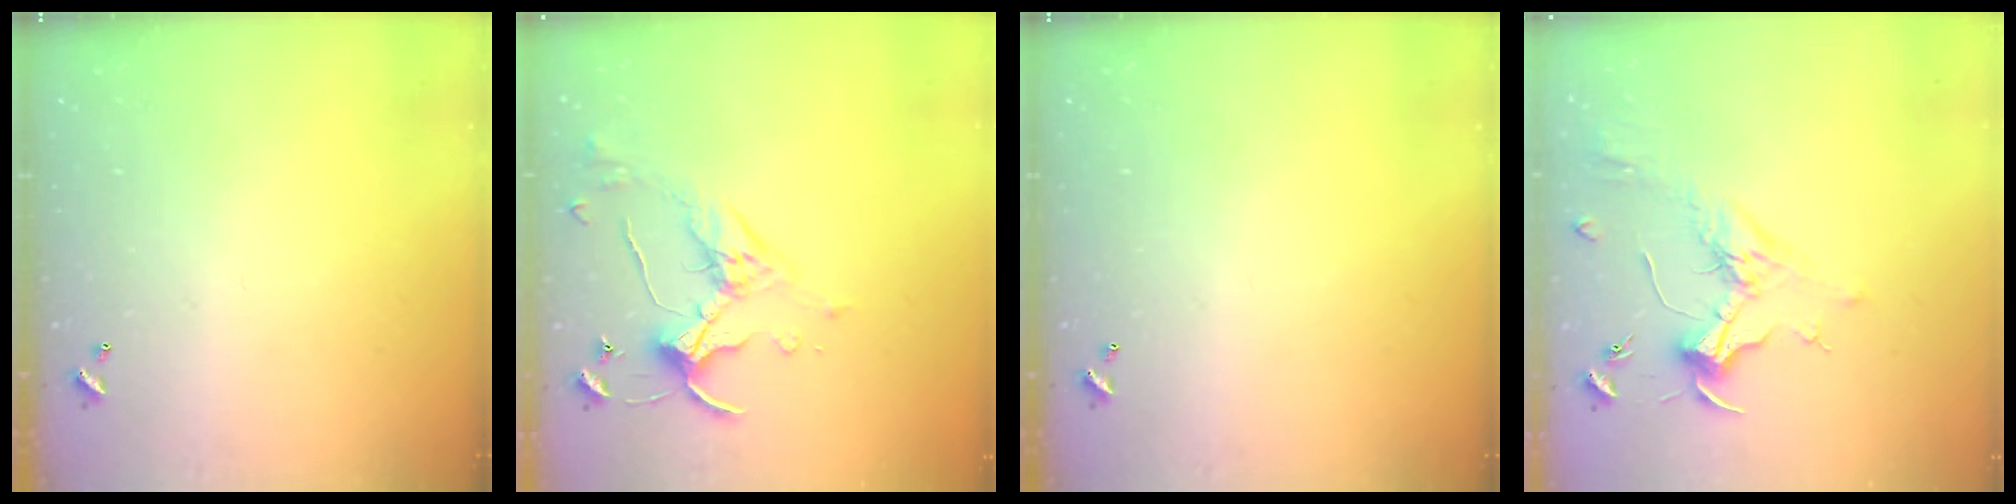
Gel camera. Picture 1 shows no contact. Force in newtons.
{"total": 4.3, "press": 4.2, "slide": 0.8}
{"total": 0.0}
{"total": 2.0, "press": 1.9, "slide": 0.7}